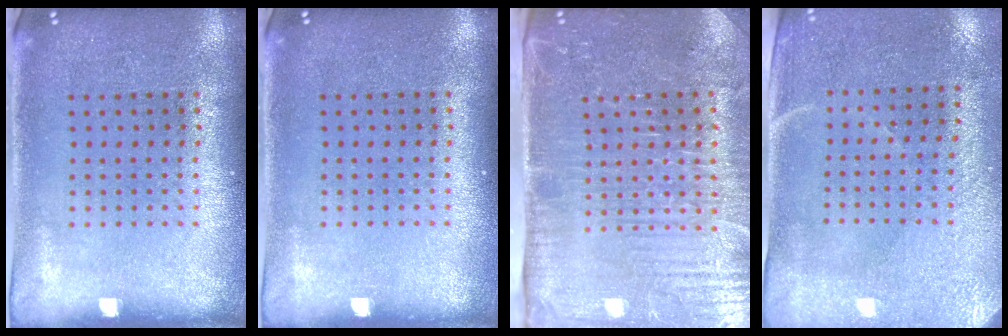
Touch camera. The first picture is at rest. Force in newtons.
{"total": 0.0}
{"total": 5.0, "press": 4.5, "slide": 2.4}
{"total": 3.0, "press": 2.7, "slide": 1.4}